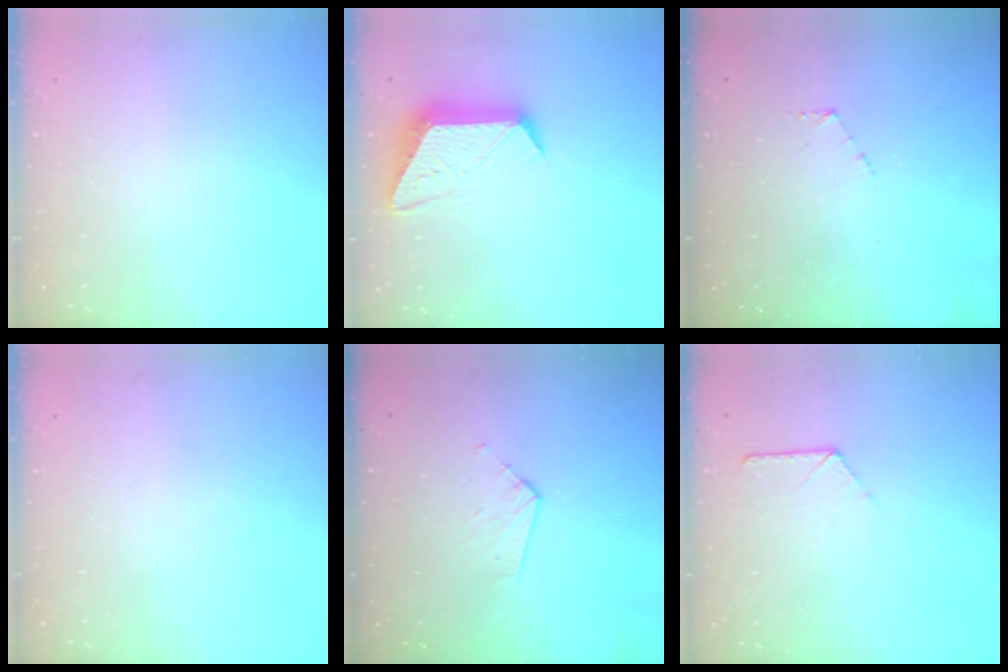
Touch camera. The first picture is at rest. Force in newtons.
{"total": 12.7, "press": 12.7, "slide": 1.0}
{"total": 3.6, "press": 3.6, "slide": 0.4}
{"total": 0.0}
{"total": 3.1, "press": 3.1, "slide": 0.3}
{"total": 7.8, "press": 7.7, "slide": 0.6}